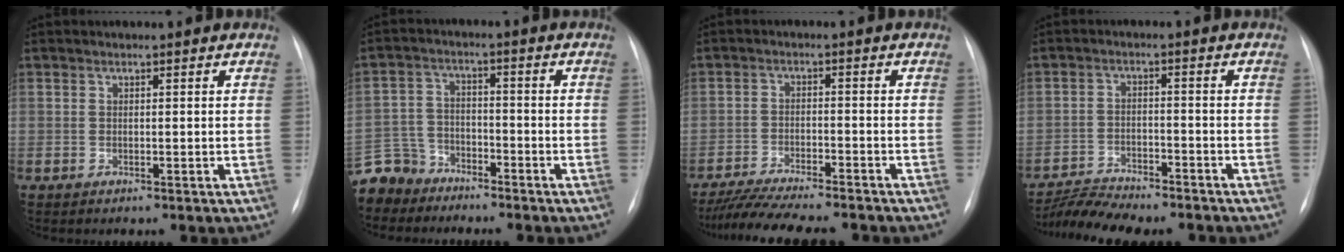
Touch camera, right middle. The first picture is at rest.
{"total": 8.2, "force": [-7.2, 4.0, 0.0], "torque": [-0.008, 0.003, -0.141]}
{"total": 13.3, "force": [-11.7, 1.4, 6.0], "torque": [-0.096, -0.013, -0.177]}
{"total": 8.4, "force": [-8.0, 0.8, 2.2], "torque": [-0.035, 0.000, -0.130]}